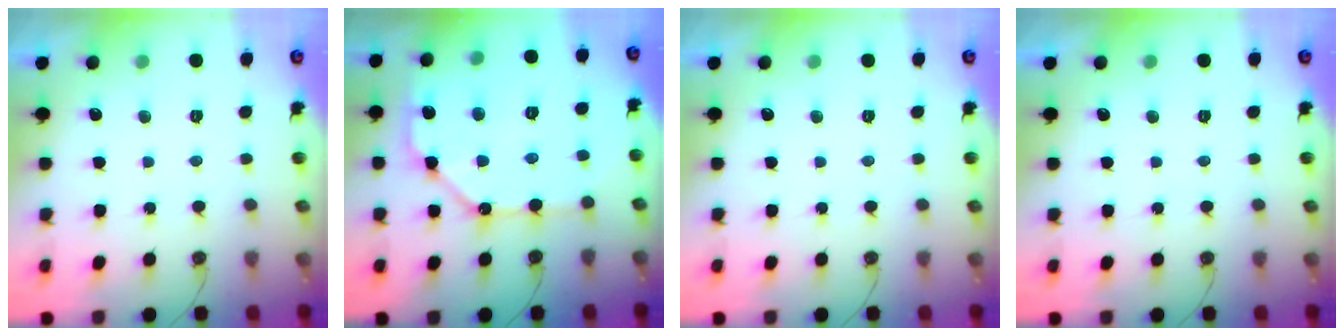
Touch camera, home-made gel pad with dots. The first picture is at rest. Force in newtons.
{"total": 14.9, "press": 14.8, "slide": 1.3}
{"total": 0.0}
{"total": 0.0}